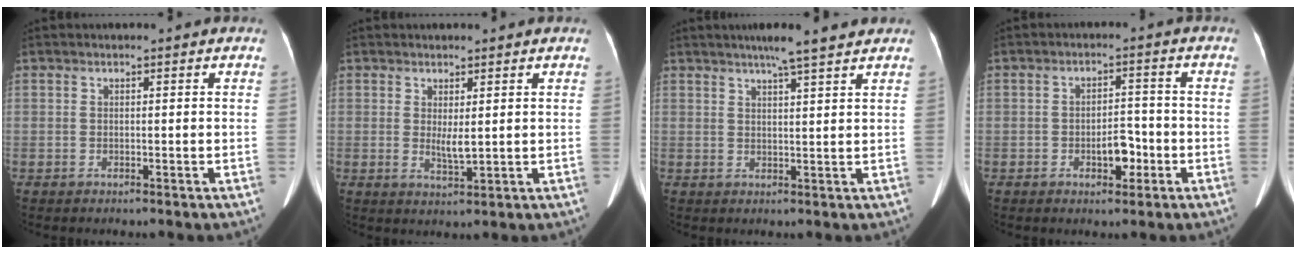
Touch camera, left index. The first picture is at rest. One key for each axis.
{"total": 2.5, "fx": 0.6, "fy": 0.5, "fz": 2.4, "tx": -0.048, "ty": -0.006, "tz": 0.016}
{"total": 6.4, "fx": 5.1, "fy": -0.3, "fz": 3.8, "tx": -0.063, "ty": 0.013, "tz": 0.075}
{"total": 4.2, "fx": -1.7, "fy": 2.1, "fz": 3.2, "tx": -0.047, "ty": 0.008, "tz": -0.024}